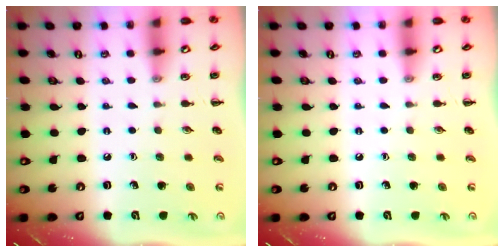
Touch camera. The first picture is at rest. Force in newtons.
{"total": 0.0}